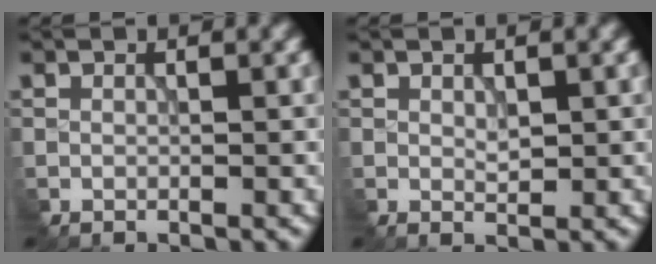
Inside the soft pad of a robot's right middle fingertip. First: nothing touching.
{"total": 0.9, "force": [0.2, 0.5, 0.7], "torque": [-0.015, -0.002, 0.007]}